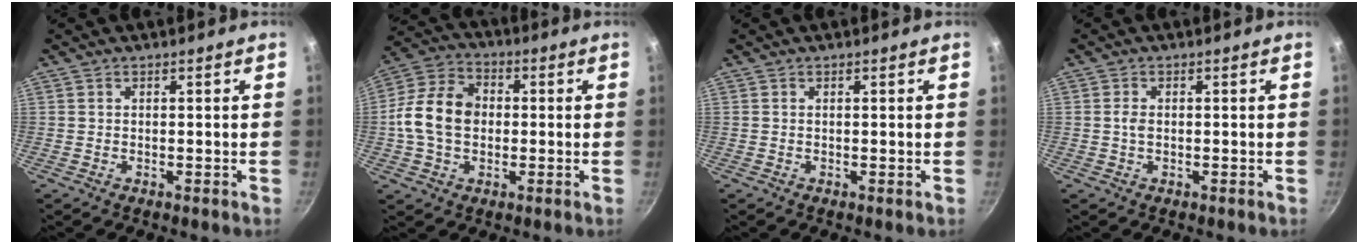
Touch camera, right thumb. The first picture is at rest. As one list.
[{"total": 10.8, "force": [0.2, 8.2, 7.0], "torque": [-0.111, 0.018, -0.010]}, {"total": 0.0}, {"total": 1.6, "force": [0.0, 1.0, 1.2], "torque": [-0.023, 0.002, -0.001]}]